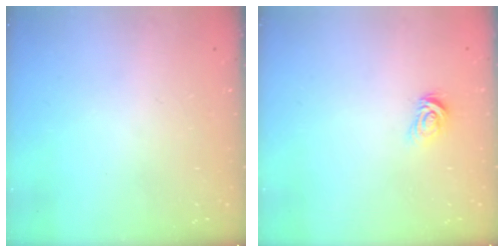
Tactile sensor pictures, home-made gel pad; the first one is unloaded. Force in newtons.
{"total": 3.8, "press": 3.8, "slide": 0.5}